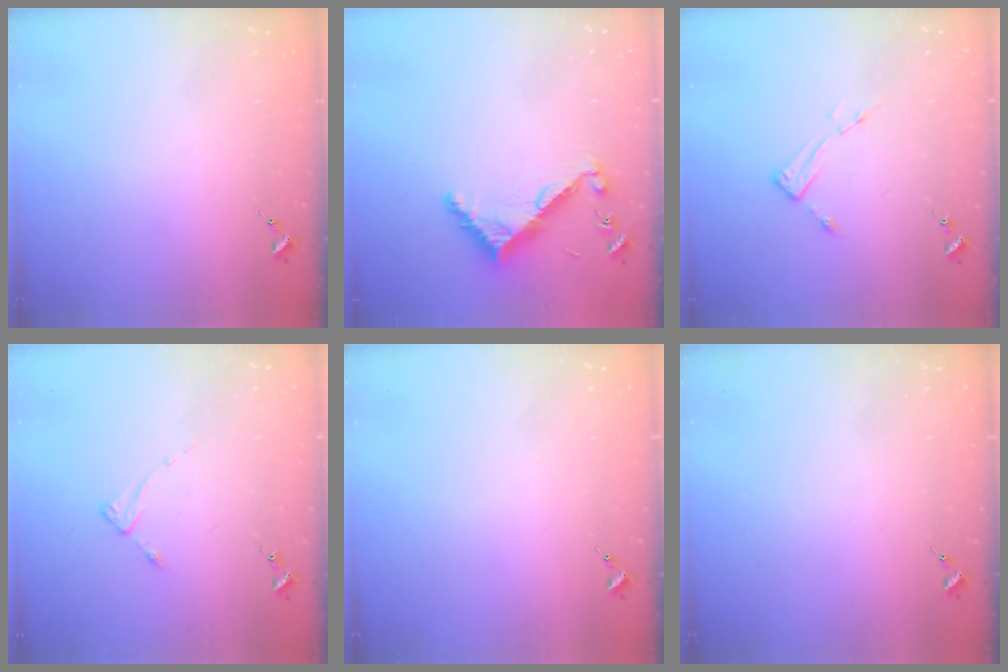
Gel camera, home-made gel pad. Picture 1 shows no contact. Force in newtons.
{"total": 8.0, "press": 7.9, "slide": 0.4}
{"total": 4.4, "press": 4.4, "slide": 0.2}
{"total": 2.4, "press": 2.4, "slide": 0.3}
{"total": 0.0}
{"total": 0.0}